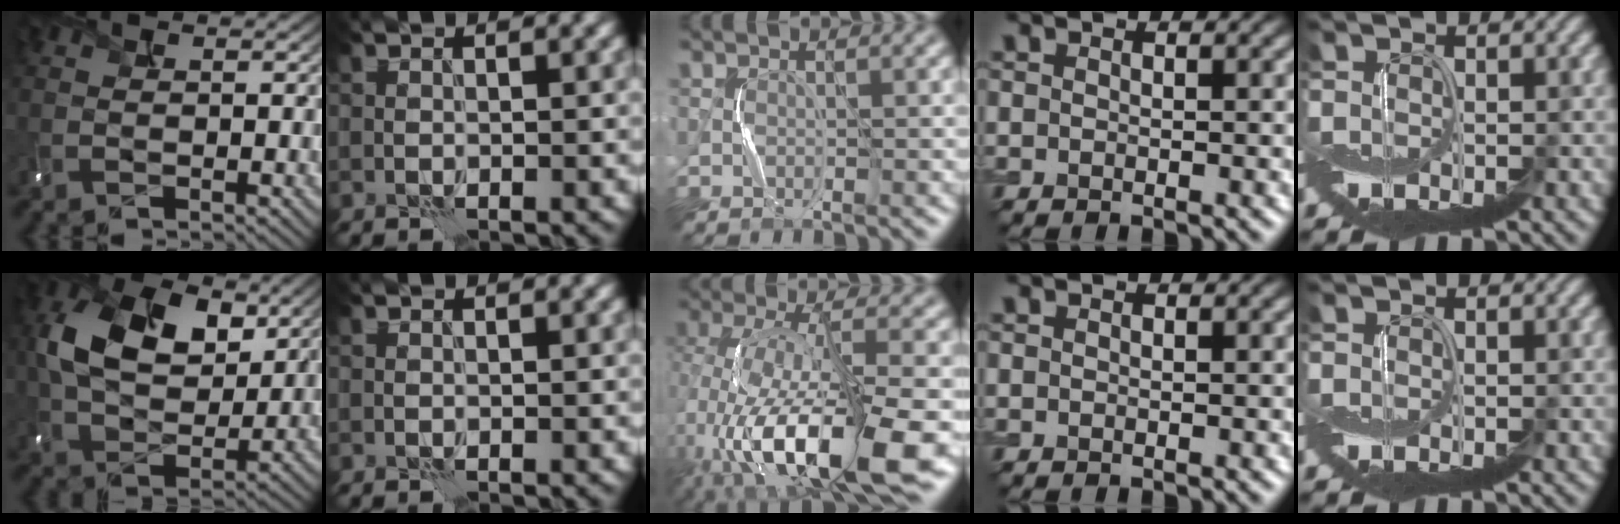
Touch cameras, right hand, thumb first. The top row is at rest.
{"thumb": {"total": 12.2, "force": [3.8, 7.9, 8.5], "torque": [-0.184, 0.013, 0.066]}, "middle": {"total": 12.8, "force": [-4.9, 4.5, 10.9], "torque": [-0.206, -0.005, -0.082]}}